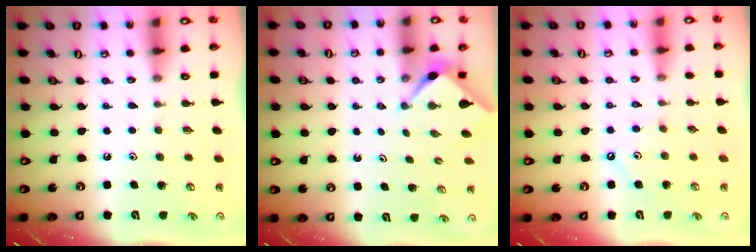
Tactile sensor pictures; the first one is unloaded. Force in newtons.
{"total": 2.5, "press": 2.5, "slide": 0.3}
{"total": 1.9, "press": 1.9, "slide": 0.3}